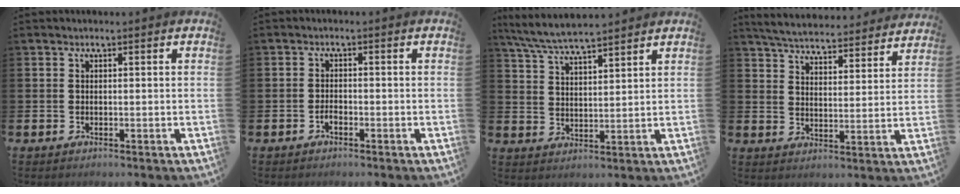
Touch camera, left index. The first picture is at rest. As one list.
[{"total": 1.2, "force": [-0.8, 0.5, 0.7], "torque": [-0.019, 0.000, -0.014]}, {"total": 6.3, "force": [6.0, 0.5, 1.9], "torque": [-0.060, -0.025, 0.109]}, {"total": 5.9, "force": [5.8, 0.7, 1.0], "torque": [-0.038, -0.044, 0.099]}]